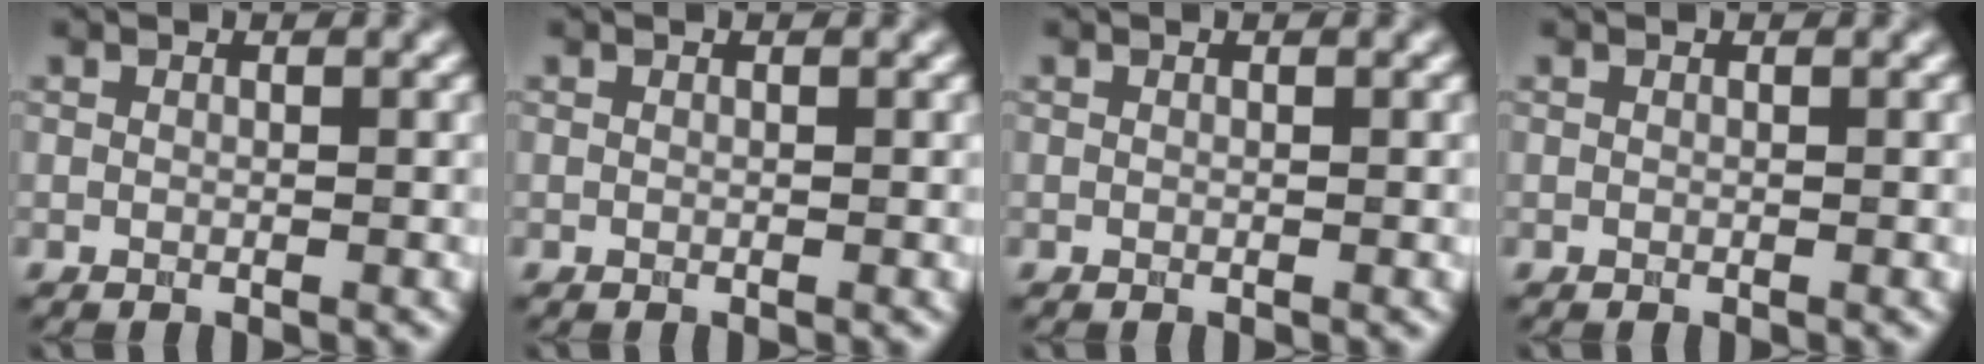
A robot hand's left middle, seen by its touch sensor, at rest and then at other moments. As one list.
[{"total": 0.0}, {"total": 0.0}, {"total": 0.0}]